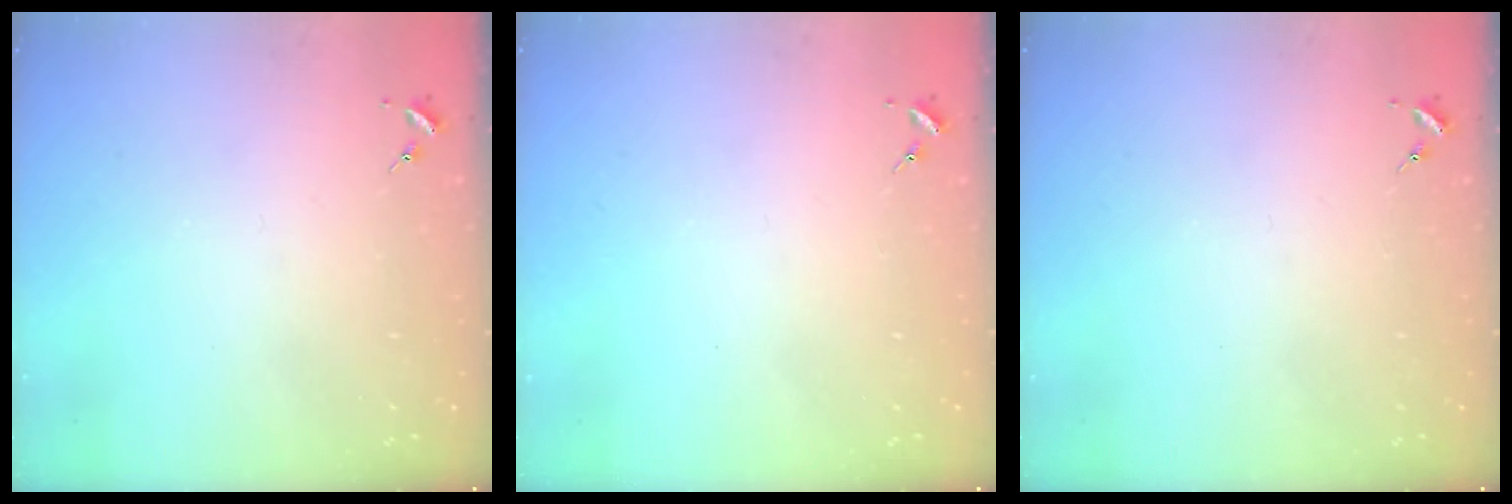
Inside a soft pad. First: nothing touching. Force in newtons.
{"total": 0.0}
{"total": 0.0}